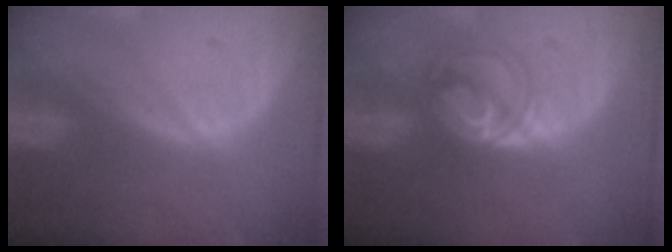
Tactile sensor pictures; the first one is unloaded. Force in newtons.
{"total": 6.0, "press": 5.6, "slide": 2.2}